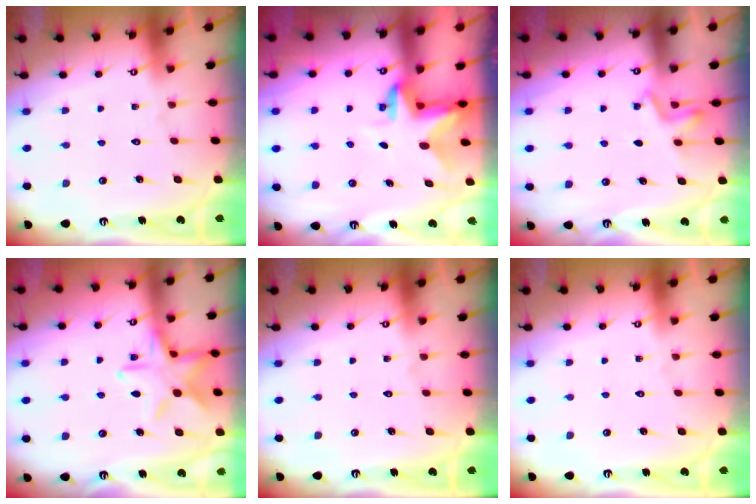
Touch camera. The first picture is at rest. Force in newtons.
{"total": 3.1, "press": 3.1, "slide": 0.4}
{"total": 2.8, "press": 2.4, "slide": 1.4}
{"total": 13.6, "press": 13.6, "slide": 0.9}
{"total": 0.0}
{"total": 0.0}